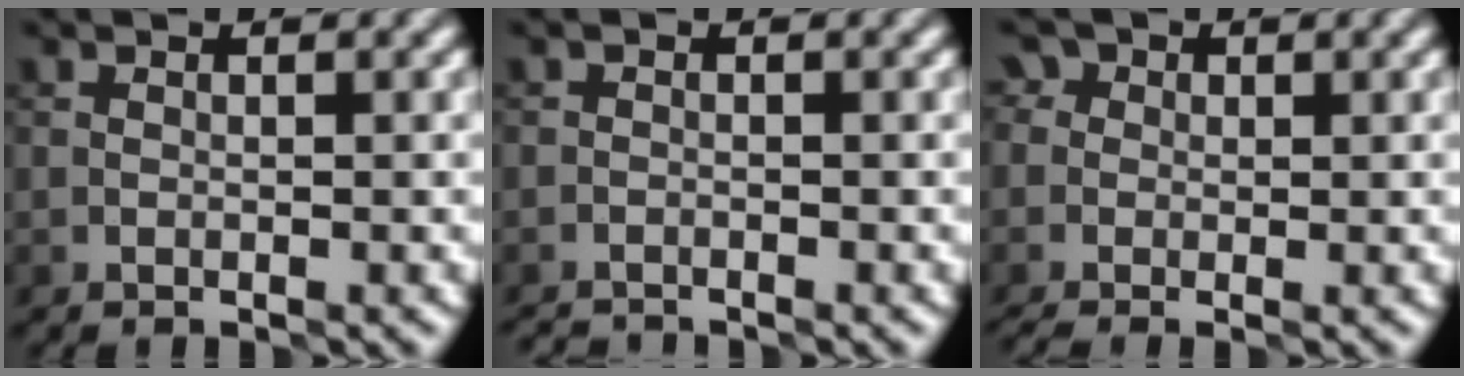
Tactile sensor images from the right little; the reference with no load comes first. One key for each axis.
{"total": 1.6, "fx": -1.6, "fy": -0.1, "fz": 0.0, "tx": 0.001, "ty": -0.008, "tz": -0.033}
{"total": 2.5, "fx": -0.5, "fy": 2.0, "fz": 1.4, "tx": -0.019, "ty": 0.014, "tz": -0.023}